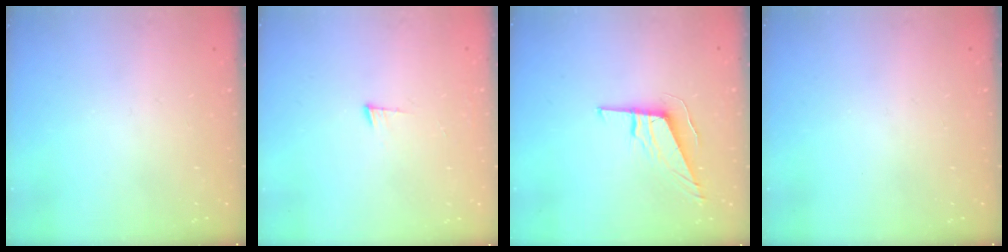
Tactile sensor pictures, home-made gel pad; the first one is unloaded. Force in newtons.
{"total": 3.6, "press": 3.5, "slide": 0.5}
{"total": 9.7, "press": 9.5, "slide": 2.0}
{"total": 0.0}